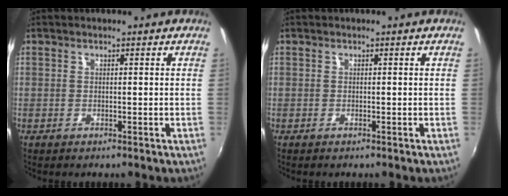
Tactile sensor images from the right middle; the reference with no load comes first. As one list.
[{"total": 0.0}]